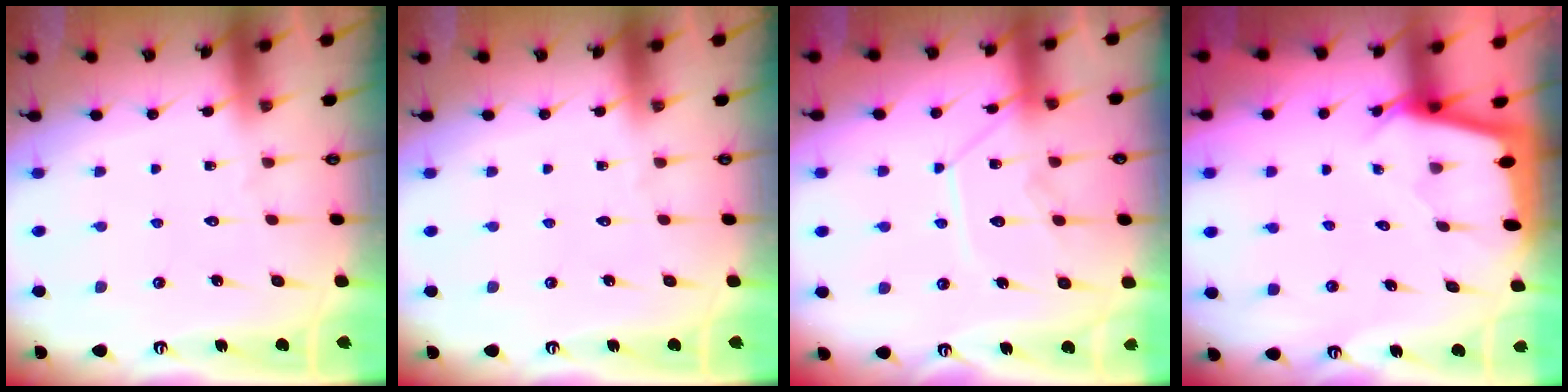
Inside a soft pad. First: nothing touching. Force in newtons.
{"total": 0.0}
{"total": 12.2, "press": 12.1, "slide": 1.1}
{"total": 2.3, "press": 2.3, "slide": 0.2}